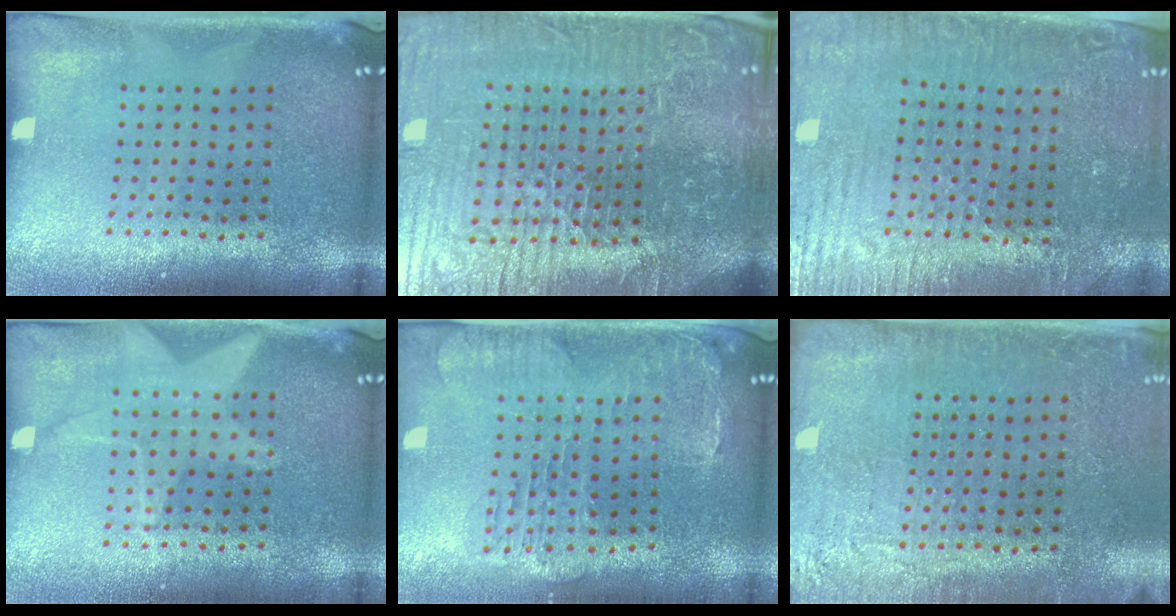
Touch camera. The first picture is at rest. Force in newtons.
{"total": 7.4, "press": 6.7, "slide": 3.1}
{"total": 3.6, "press": 3.3, "slide": 1.4}
{"total": 1.4, "press": 1.3, "slide": 0.3}
{"total": 1.5, "press": 1.5, "slide": 0.4}
{"total": 2.8, "press": 2.6, "slide": 1.1}